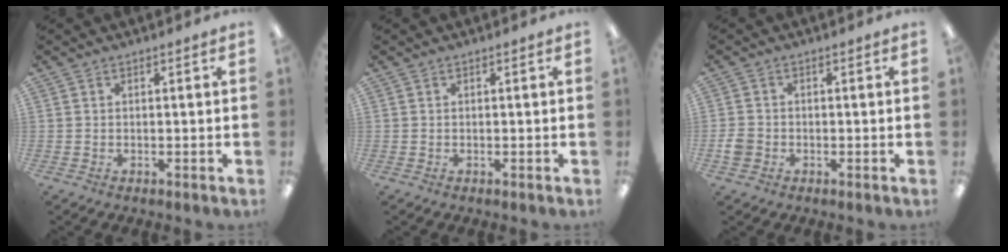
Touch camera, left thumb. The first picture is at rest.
{"total": 0.0}
{"total": 3.0, "force": [-1.0, 2.6, 1.1], "torque": [-0.016, 0.008, -0.017]}